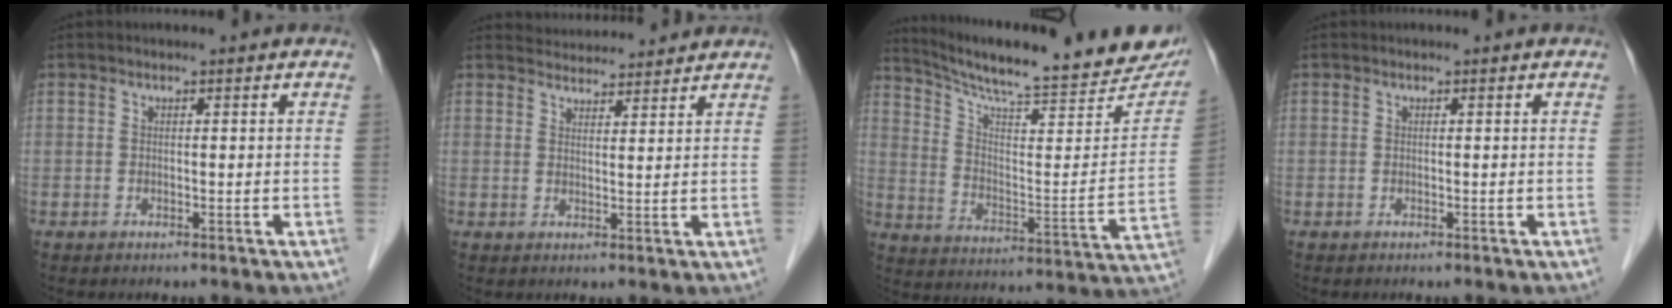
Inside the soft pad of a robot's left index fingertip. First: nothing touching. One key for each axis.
{"total": 6.2, "fx": 6.1, "fy": 1.0, "fz": 0.5, "tx": -0.010, "ty": 0.022, "tz": 0.083}
{"total": 24.8, "fx": 22.2, "fy": 3.5, "fz": 10.4, "tx": -0.164, "ty": -0.059, "tz": 0.304}
{"total": 0.0}